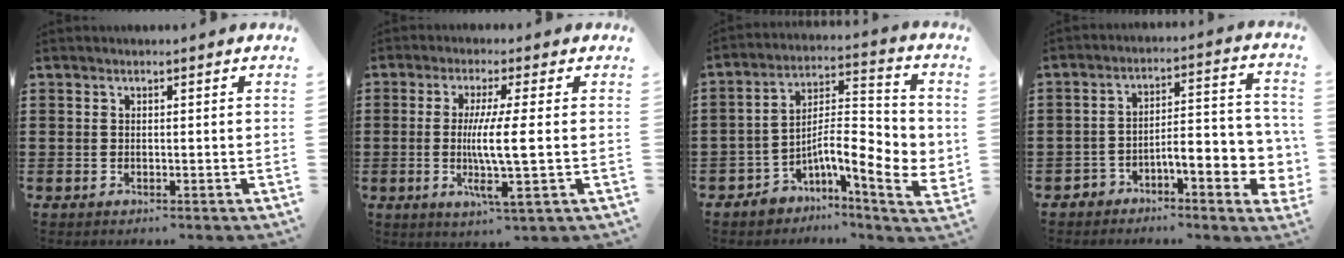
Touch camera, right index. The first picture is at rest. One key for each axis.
{"total": 7.5, "fx": -0.4, "fy": 0.0, "fz": 7.5, "tx": -0.141, "ty": -0.013, "tz": -0.012}
{"total": 8.5, "fx": -2.5, "fy": 3.0, "fz": 7.6, "tx": -0.117, "ty": -0.022, "tz": -0.046}
{"total": 6.5, "fx": -3.5, "fy": 2.3, "fz": 4.9, "tx": -0.067, "ty": -0.017, "tz": -0.069}